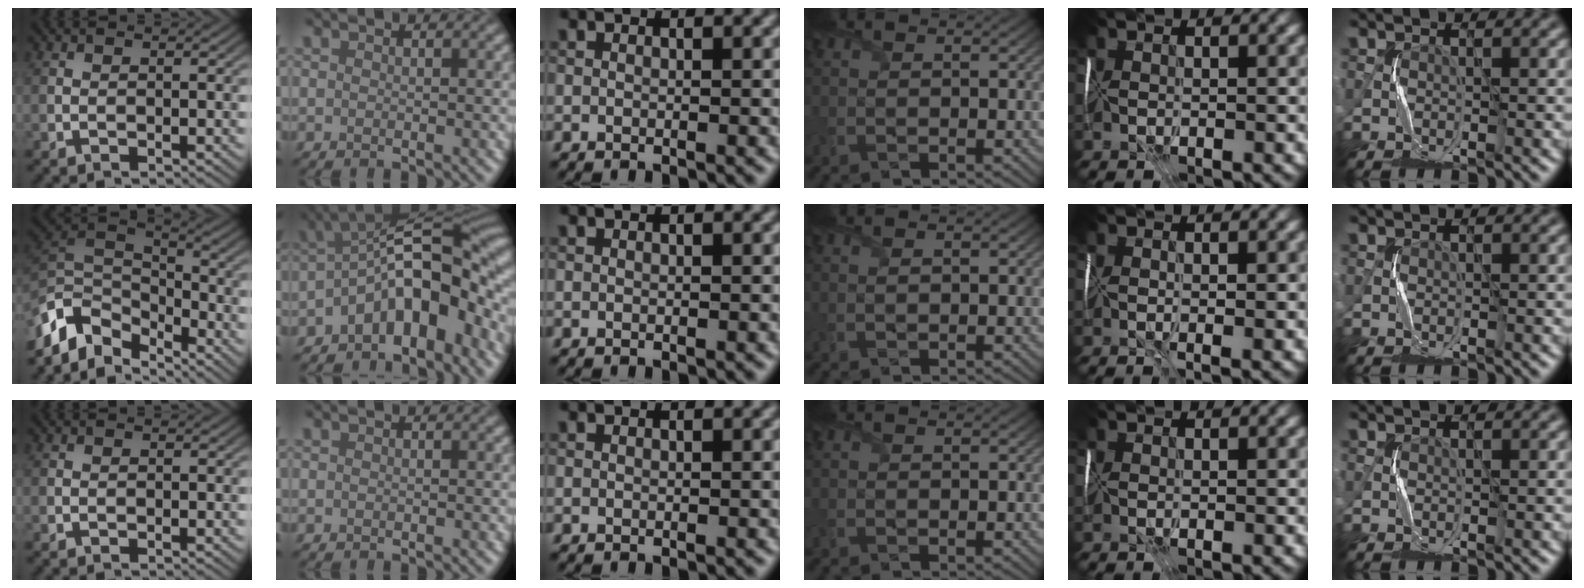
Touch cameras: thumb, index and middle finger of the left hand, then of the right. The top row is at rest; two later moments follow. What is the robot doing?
{"motion": "fold", "object": "tissue"}